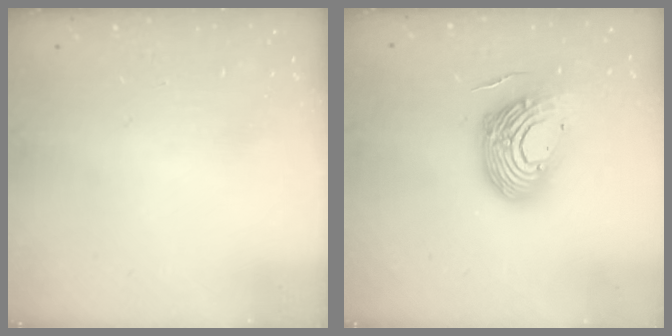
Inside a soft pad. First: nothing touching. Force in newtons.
{"total": 15.1, "press": 15.0, "slide": 1.9}